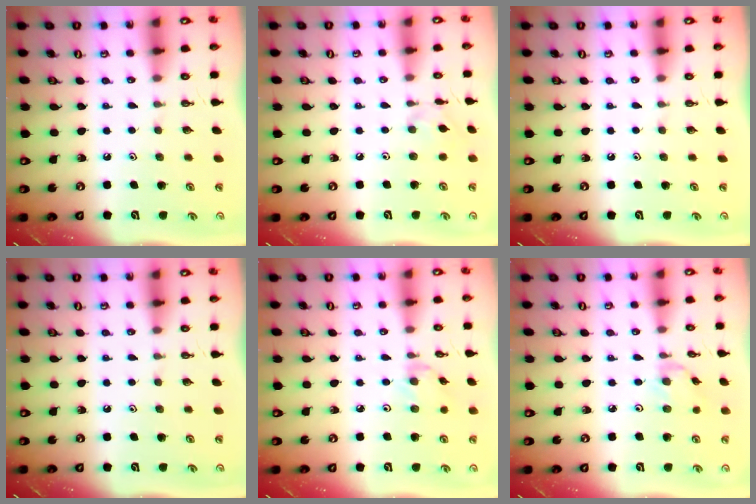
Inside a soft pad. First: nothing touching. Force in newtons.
{"total": 2.6, "press": 2.6, "slide": 0.6}
{"total": 0.0}
{"total": 0.0}
{"total": 2.4, "press": 2.4, "slide": 0.3}
{"total": 0.6, "press": 0.5, "slide": 0.3}